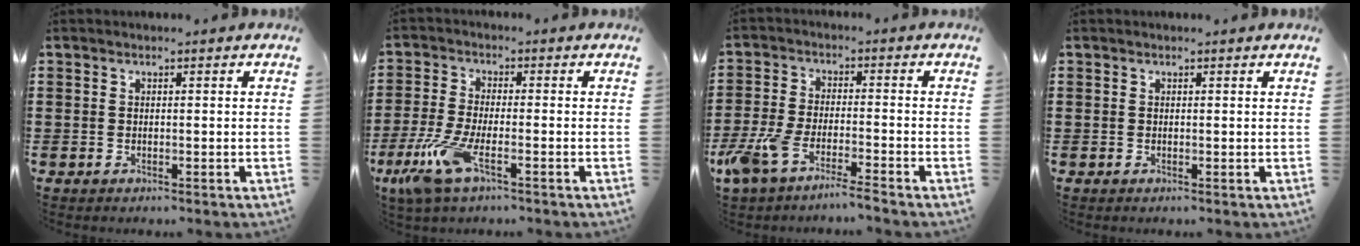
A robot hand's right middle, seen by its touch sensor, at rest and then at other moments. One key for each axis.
{"total": 7.5, "fx": -3.9, "fy": 2.2, "fz": 6.0, "tx": -0.143, "ty": -0.016, "tz": -0.073}
{"total": 5.8, "fx": -4.9, "fy": 0.3, "fz": 3.0, "tx": -0.091, "ty": -0.018, "tz": -0.100}
{"total": 0.0}